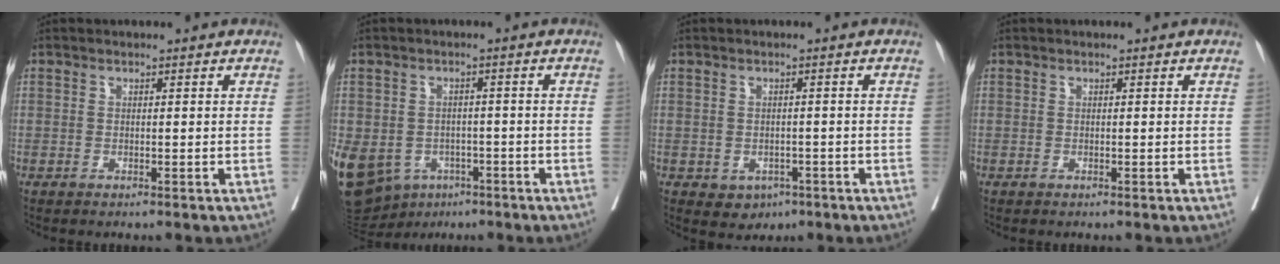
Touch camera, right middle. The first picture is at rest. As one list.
[{"total": 25.9, "force": [-10.9, 20.6, 11.2], "torque": [-0.378, -0.016, -0.151]}, {"total": 3.2, "force": [-1.5, 2.5, 1.3], "torque": [-0.009, 0.004, -0.009]}, {"total": 0.0}]